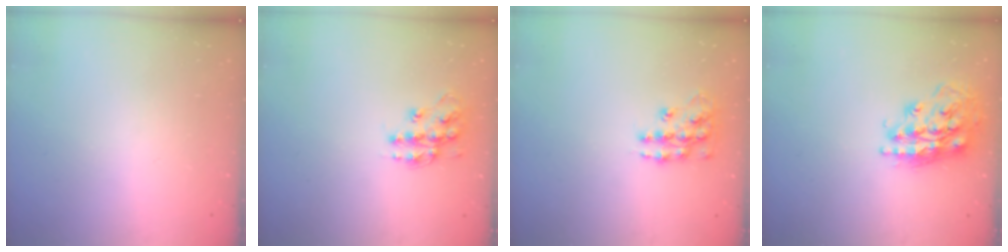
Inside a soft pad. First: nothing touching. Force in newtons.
{"total": 12.6, "press": 12.5, "slide": 0.9}
{"total": 11.7, "press": 11.6, "slide": 0.8}
{"total": 18.4, "press": 18.3, "slide": 1.7}